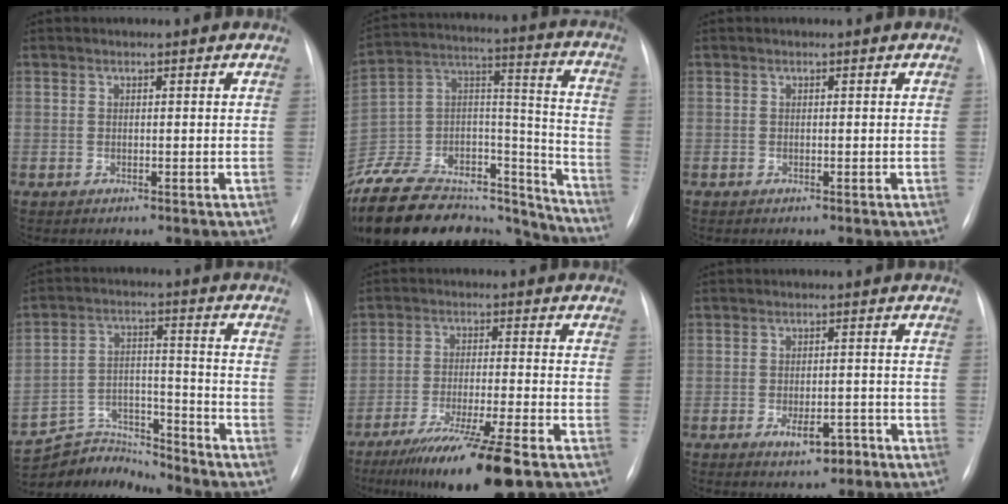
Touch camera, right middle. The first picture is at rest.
{"total": 33.7, "force": [-29.2, 11.4, 12.4], "torque": [-0.249, 0.013, -0.445]}
{"total": 0.0}
{"total": 8.9, "force": [-8.7, 0.8, -1.4], "torque": [0.026, 0.036, -0.157]}
{"total": 12.7, "force": [-8.5, -0.5, 9.3], "torque": [-0.163, -0.041, -0.143]}
{"total": 4.0, "force": [-2.3, 1.6, 2.8], "torque": [-0.040, 0.003, -0.029]}